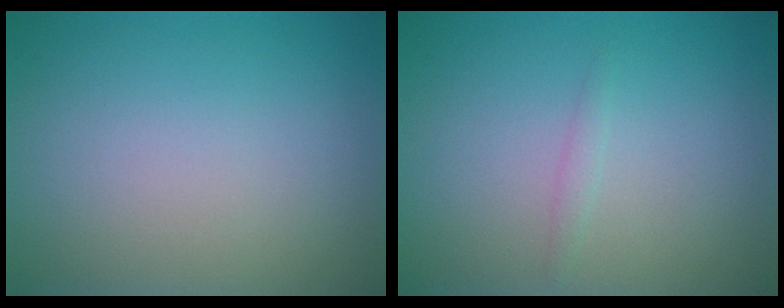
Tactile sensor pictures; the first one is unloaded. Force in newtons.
{"total": 0.6, "press": 0.6, "slide": 0.0}